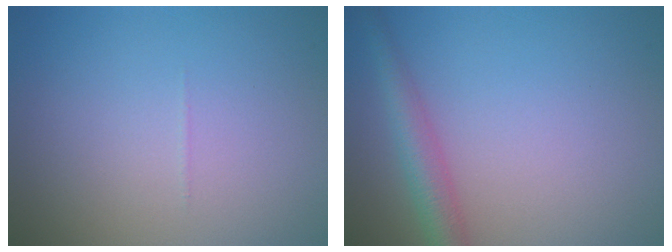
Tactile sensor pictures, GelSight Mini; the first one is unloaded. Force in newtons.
{"total": 3.2, "press": 3.2, "slide": 0.1}